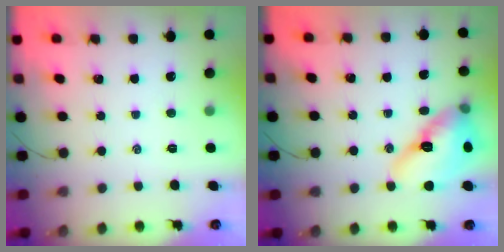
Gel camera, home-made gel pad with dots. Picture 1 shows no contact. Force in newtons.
{"total": 16.4, "press": 16.0, "slide": 3.7}